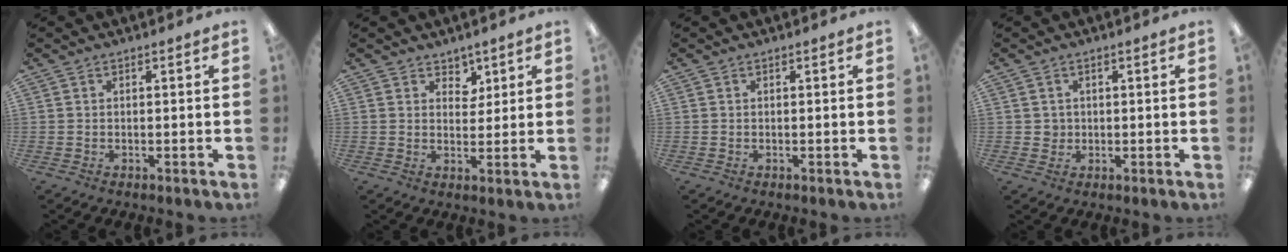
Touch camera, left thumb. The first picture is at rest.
{"total": 4.0, "force": [2.7, 2.9, 0.3], "torque": [0.006, -0.014, 0.046]}
{"total": 0.0}
{"total": 2.0, "force": [0.4, 2.0, 0.3], "torque": [-0.001, 0.002, 0.003]}